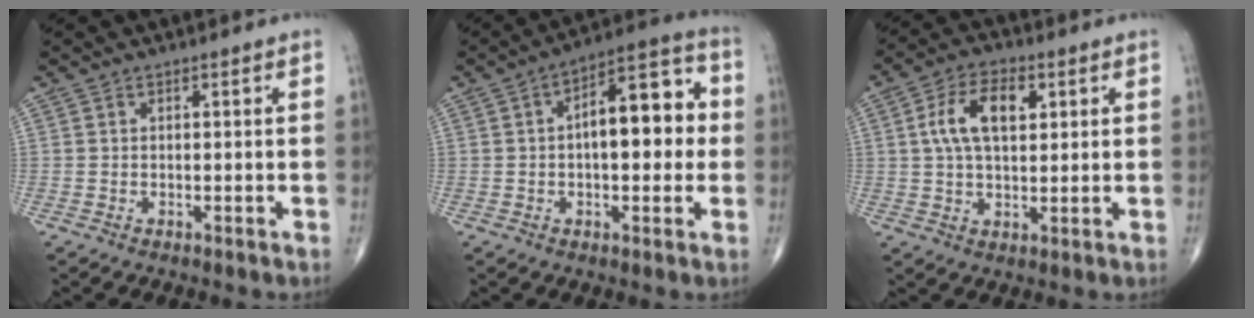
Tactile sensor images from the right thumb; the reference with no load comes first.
{"total": 14.4, "force": [1.0, 6.6, 12.8], "torque": [-0.160, 0.032, 0.007]}
{"total": 9.7, "force": [2.5, 5.2, 7.8], "torque": [-0.134, 0.009, 0.041]}